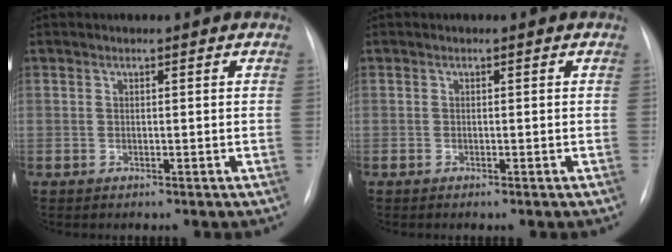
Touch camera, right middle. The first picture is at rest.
{"total": 0.5, "force": [-0.3, 0.0, 0.4], "torque": [-0.008, -0.001, -0.006]}